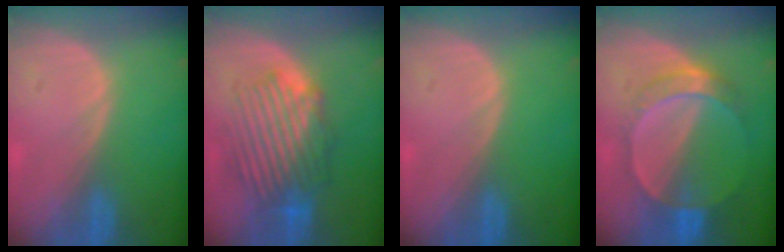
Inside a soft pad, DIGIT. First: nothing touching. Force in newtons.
{"total": 8.9, "press": 8.6, "slide": 2.3}
{"total": 0.0}
{"total": 7.4, "press": 6.4, "slide": 3.8}